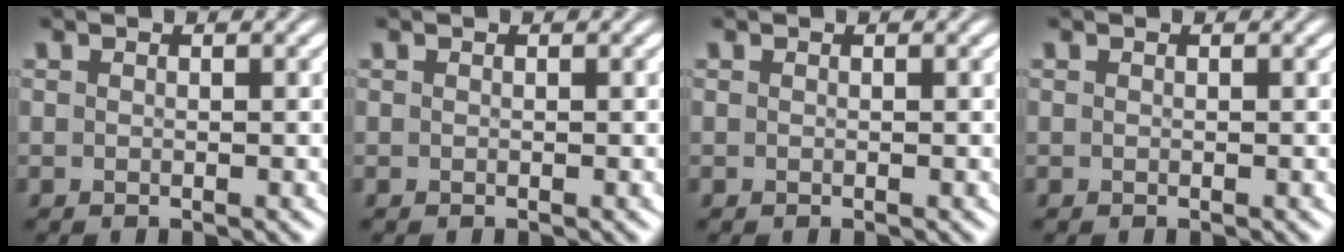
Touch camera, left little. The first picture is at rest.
{"total": 0.0}
{"total": 0.0}
{"total": 0.0}